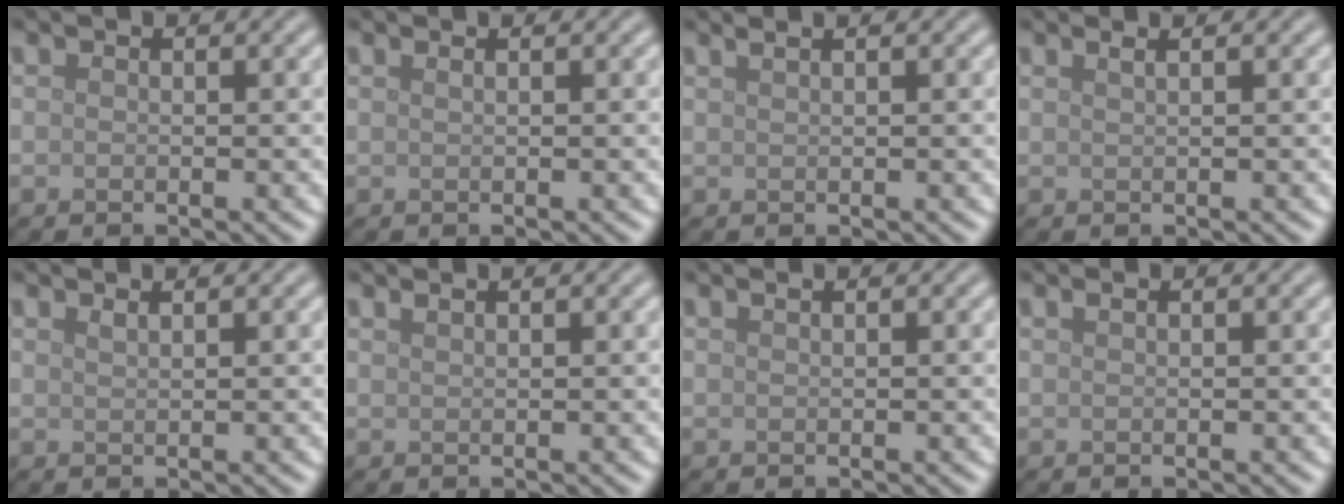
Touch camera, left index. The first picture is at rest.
{"total": 1.2, "force": [0.7, 0.6, 0.8], "torque": [-0.002, -0.004, 0.000]}
{"total": 2.6, "force": [1.7, 1.2, 1.5], "torque": [-0.001, 0.012, -0.004]}
{"total": 2.2, "force": [1.3, 1.1, 1.4], "torque": [0.002, 0.004, -0.009]}
{"total": 0.9, "force": [0.7, 0.3, 0.5], "torque": [-0.001, 0.000, 0.010]}
{"total": 1.0, "force": [0.8, 0.4, 0.5], "torque": [-0.003, 0.000, 0.007]}
{"total": 0.9, "force": [0.6, 0.3, 0.5], "torque": [-0.006, -0.001, 0.004]}
{"total": 0.7, "force": [0.5, 0.3, 0.4], "torque": [-0.005, 0.001, 0.006]}